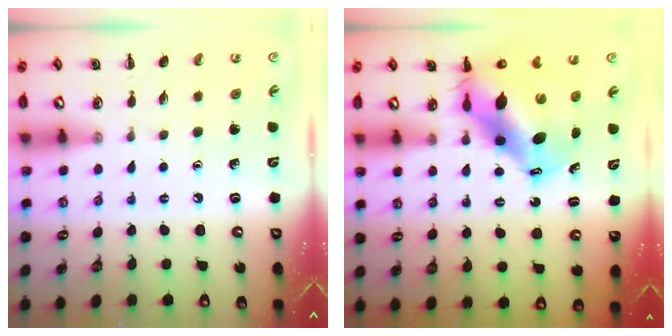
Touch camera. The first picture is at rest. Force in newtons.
{"total": 13.0, "press": 12.5, "slide": 3.4}